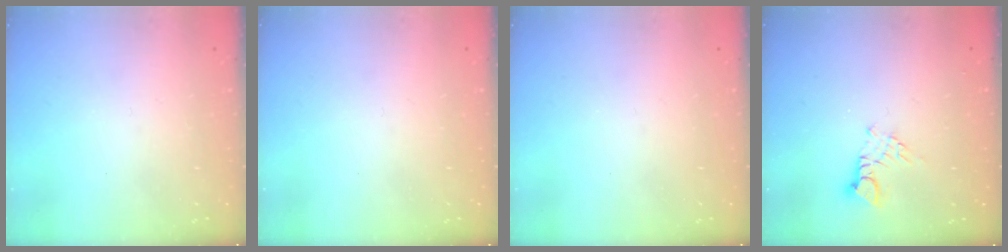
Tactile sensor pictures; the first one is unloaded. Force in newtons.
{"total": 0.0}
{"total": 0.0}
{"total": 4.8, "press": 4.8, "slide": 0.4}